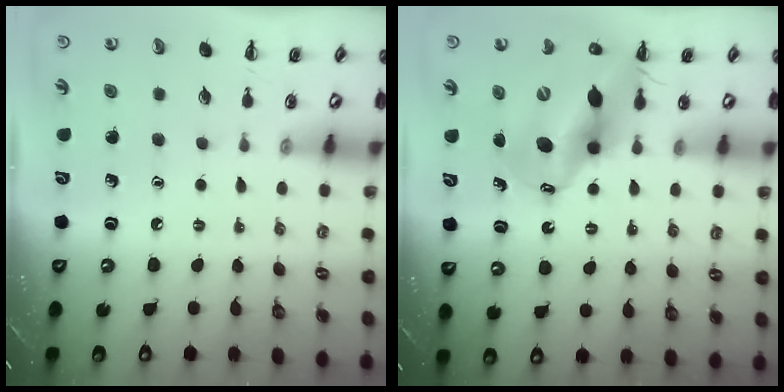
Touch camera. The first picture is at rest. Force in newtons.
{"total": 15.3, "press": 14.7, "slide": 4.3}